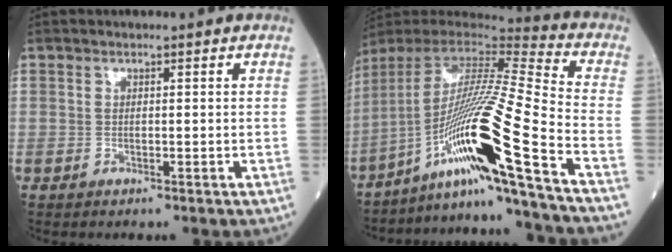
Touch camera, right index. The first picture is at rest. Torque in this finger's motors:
{"motor_torque": [1.40, -0.74, 1.06, 0.21]}